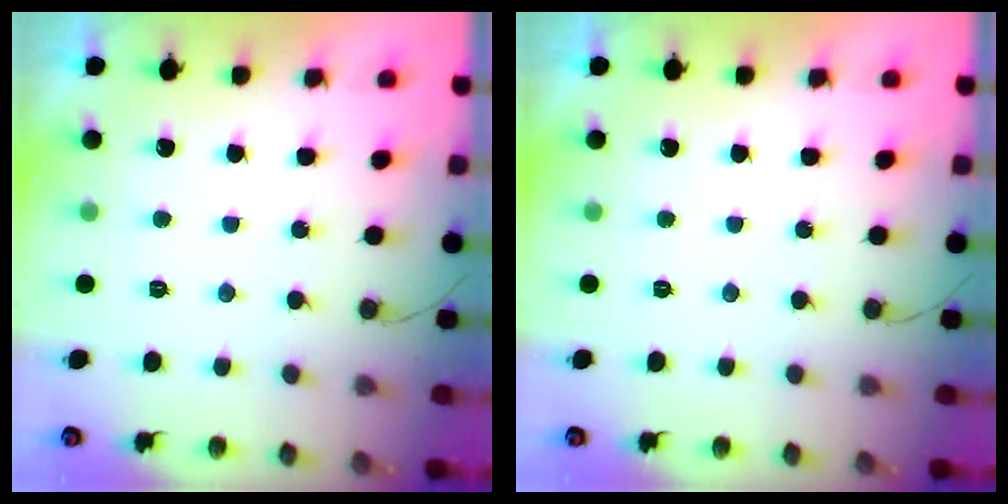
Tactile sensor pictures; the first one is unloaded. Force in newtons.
{"total": 0.0}